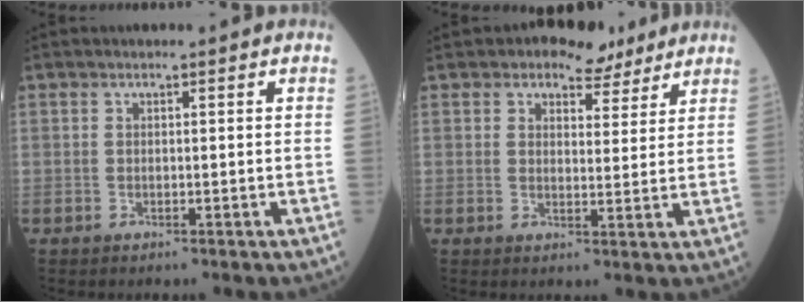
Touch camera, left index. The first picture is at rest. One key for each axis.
{"total": 5.4, "fx": 4.1, "fy": 3.0, "fz": 1.8, "tx": -0.019, "ty": 0.014, "tz": 0.059}